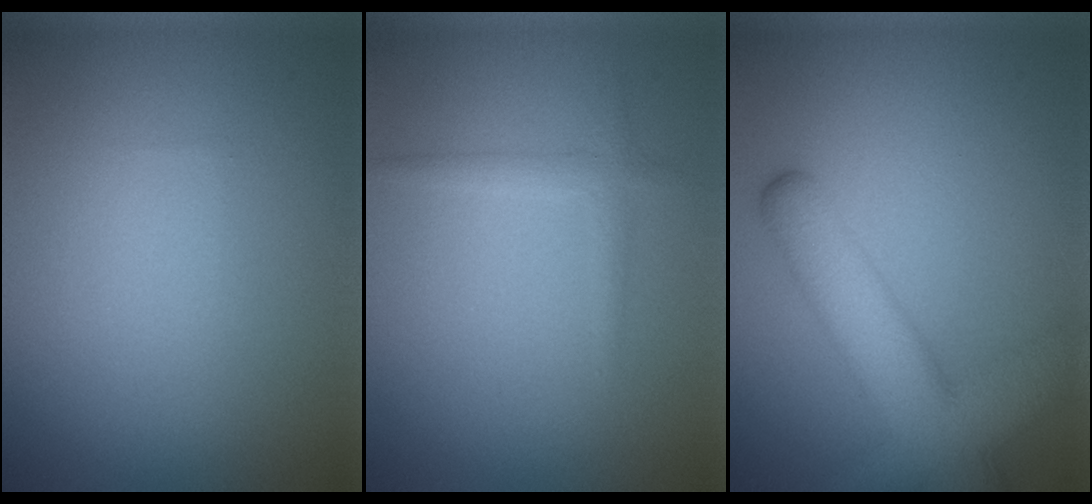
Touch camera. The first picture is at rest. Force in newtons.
{"total": 1.3, "press": 1.3, "slide": 0.0}
{"total": 8.4, "press": 8.4, "slide": 0.4}